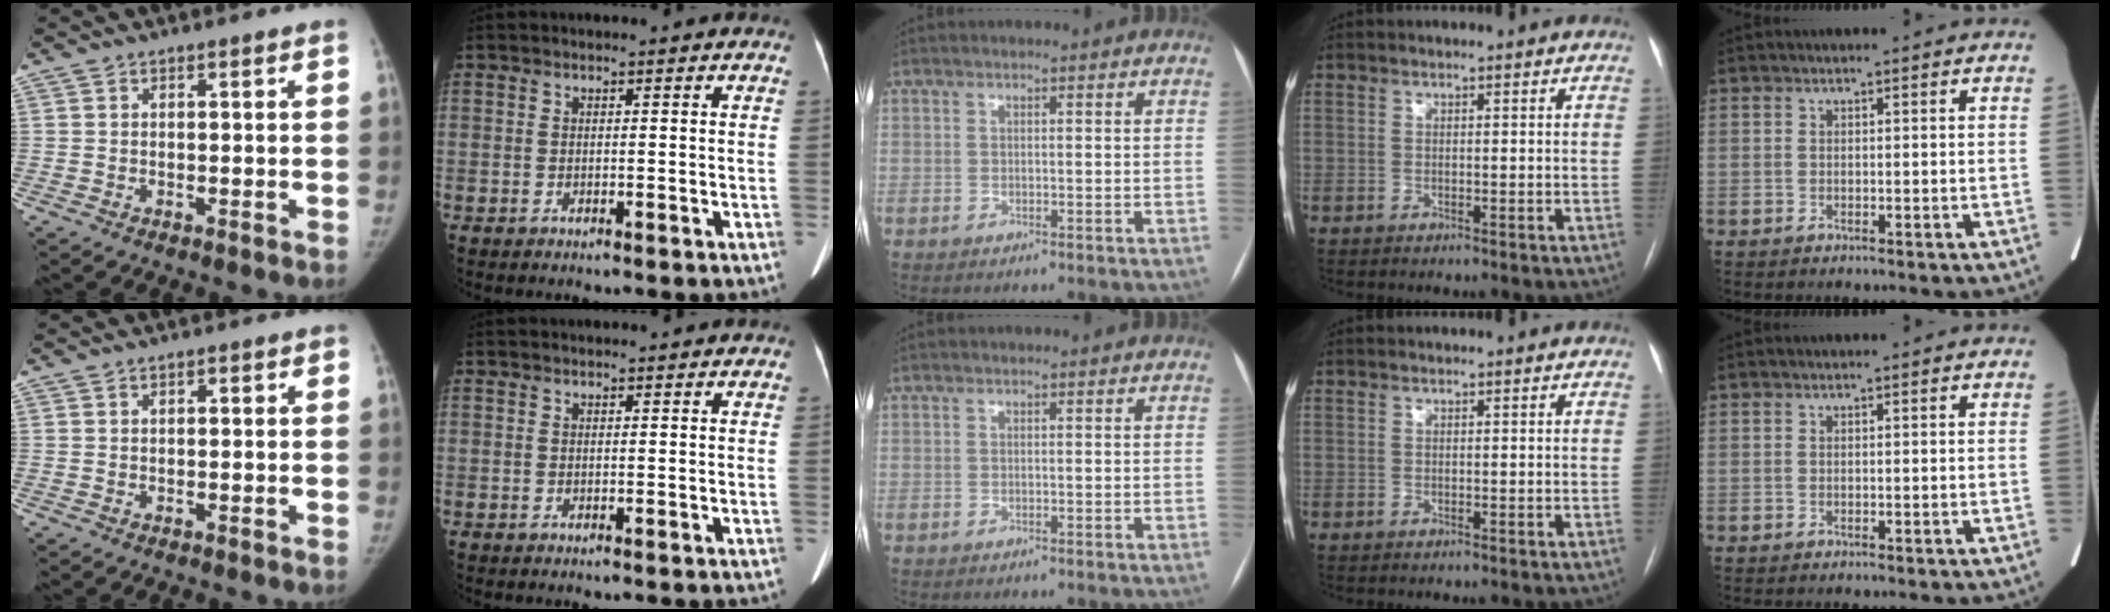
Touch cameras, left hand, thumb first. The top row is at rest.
{"thumb": {"total": 1.1, "force": [0.2, 0.7, 0.9], "torque": [-0.005, 0.005, 0.001]}, "index": {"total": 1.6, "force": [1.5, 0.3, 0.5], "torque": [-0.010, 0.016, 0.019]}}